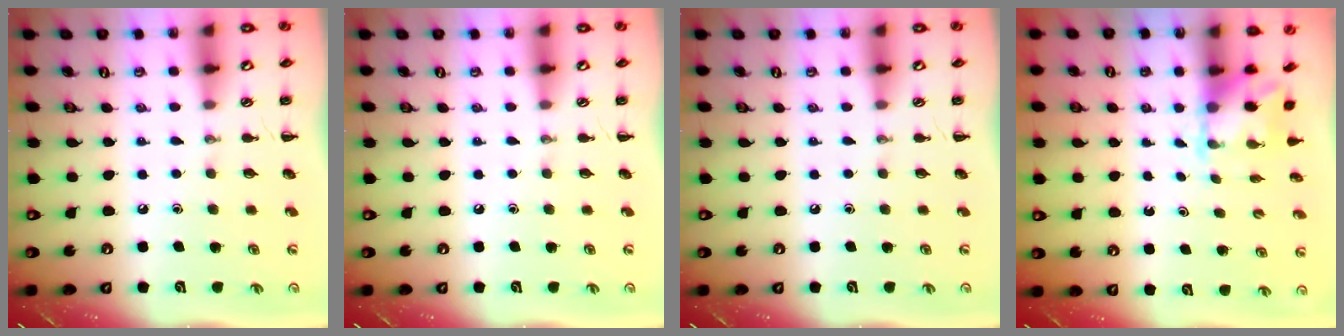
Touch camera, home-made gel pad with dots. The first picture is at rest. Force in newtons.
{"total": 0.0}
{"total": 0.0}
{"total": 2.0, "press": 1.9, "slide": 0.7}